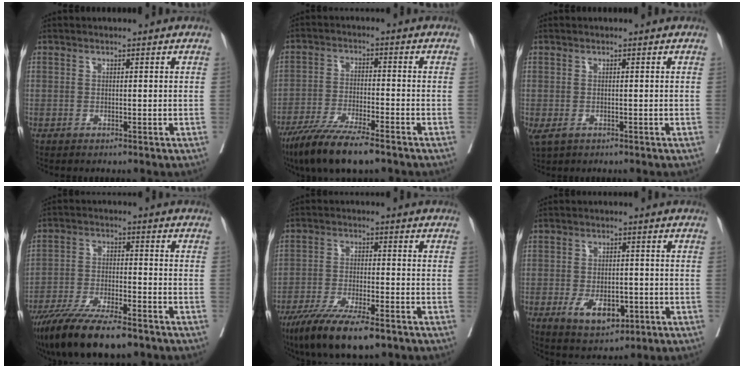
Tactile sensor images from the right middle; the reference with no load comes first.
{"total": 10.9, "force": [-8.2, 1.3, 7.0], "torque": [-0.121, -0.027, -0.143]}
{"total": 2.9, "force": [-1.2, 1.8, 1.9], "torque": [-0.042, -0.011, -0.013]}
{"total": 14.8, "force": [-11.6, 2.8, 8.9], "torque": [-0.154, -0.033, -0.196]}
{"total": 12.4, "force": [-8.8, 2.4, 8.4], "torque": [-0.141, -0.027, -0.146]}
{"total": 6.7, "force": [-2.5, 3.6, 5.1], "torque": [-0.087, -0.006, -0.027]}